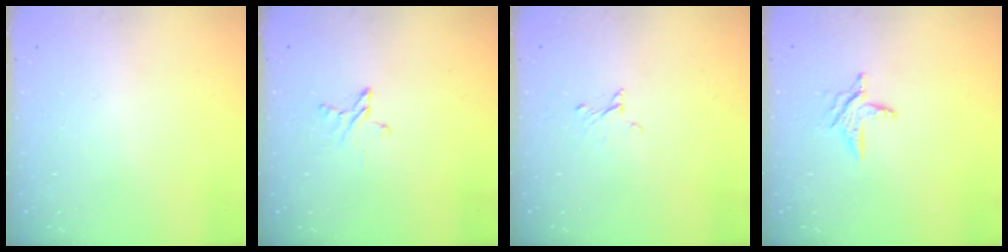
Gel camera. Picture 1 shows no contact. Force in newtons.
{"total": 3.9, "press": 3.9, "slide": 0.4}
{"total": 2.2, "press": 2.2, "slide": 0.1}
{"total": 6.2, "press": 6.2, "slide": 0.3}